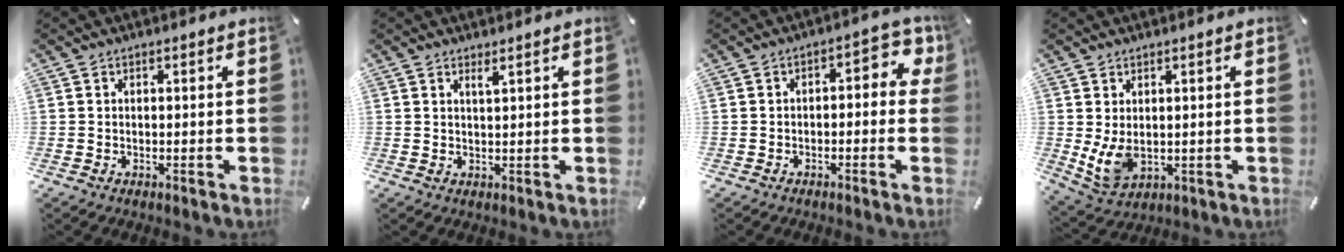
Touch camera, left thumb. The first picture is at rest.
{"total": 1.7, "force": [1.3, 0.0, 1.1], "torque": [-0.022, -0.002, 0.023]}
{"total": 5.3, "force": [-0.4, 3.0, 4.4], "torque": [-0.061, 0.004, -0.015]}
{"total": 6.5, "force": [0.6, 4.4, 4.8], "torque": [-0.111, -0.009, 0.010]}